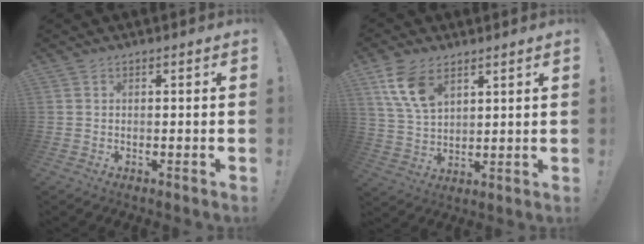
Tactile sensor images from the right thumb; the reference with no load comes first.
{"total": 10.7, "force": [6.0, 6.1, 6.5], "torque": [-0.124, -0.019, 0.117]}